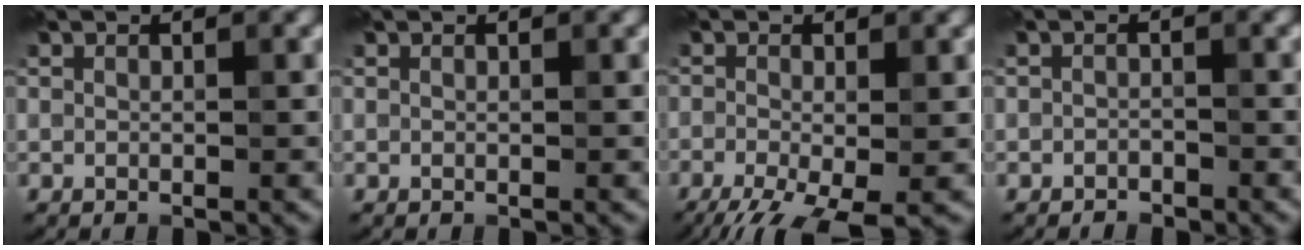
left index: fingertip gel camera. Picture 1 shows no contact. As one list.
[{"total": 0.0}, {"total": 7.4, "force": [-4.2, 2.7, 5.5], "torque": [-0.105, -0.029, -0.069]}, {"total": 1.2, "force": [-1.0, 0.5, 0.1], "torque": [0.000, 0.001, -0.020]}]